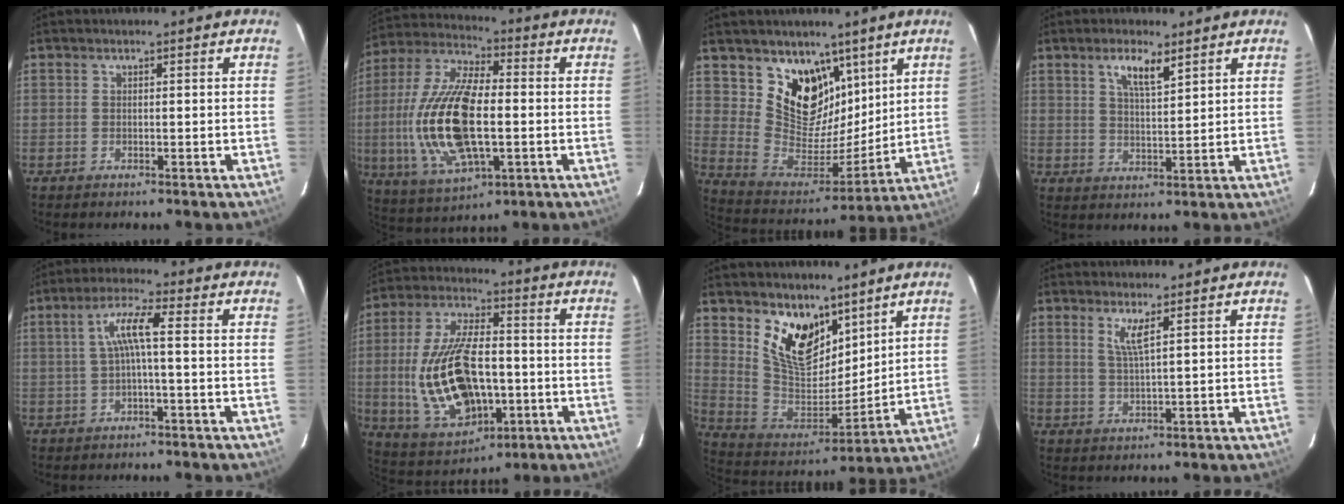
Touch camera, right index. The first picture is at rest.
{"total": 20.8, "force": [-2.5, 9.0, 18.6], "torque": [-0.389, -0.007, -0.041]}
{"total": 15.4, "force": [9.2, 10.8, 5.9], "torque": [-0.119, -0.016, 0.181]}
{"total": 5.3, "force": [3.3, 1.4, 3.9], "torque": [-0.070, 0.000, 0.059]}
{"total": 5.3, "force": [-0.3, 0.3, 5.3], "torque": [-0.108, 0.010, -0.002]}
{"total": 20.3, "force": [-3.1, 10.6, 17.1], "torque": [-0.364, -0.005, -0.031]}
{"total": 14.8, "force": [9.5, 8.3, 7.9], "torque": [-0.157, -0.012, 0.186]}
{"total": 3.2, "force": [1.8, -0.3, 2.6], "torque": [-0.055, -0.007, 0.034]}